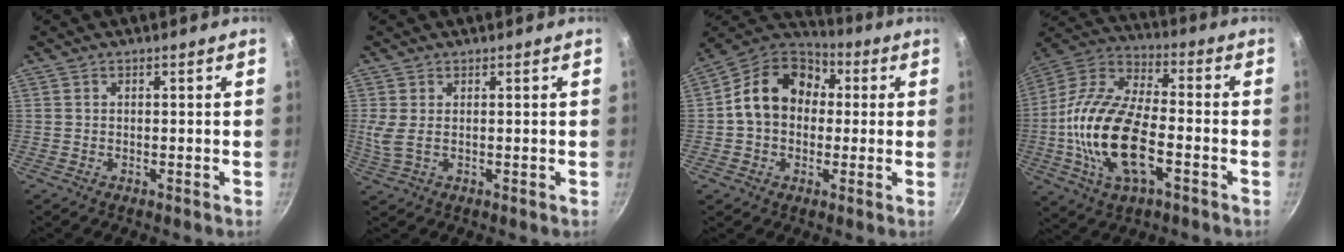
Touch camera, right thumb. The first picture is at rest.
{"total": 3.3, "force": [0.6, 1.4, 2.9], "torque": [-0.064, -0.003, 0.018]}
{"total": 15.3, "force": [1.8, 12.0, 9.3], "torque": [-0.126, 0.034, 0.013]}
{"total": 20.7, "force": [-4.7, 9.9, 17.6], "torque": [-0.334, 0.030, -0.102]}